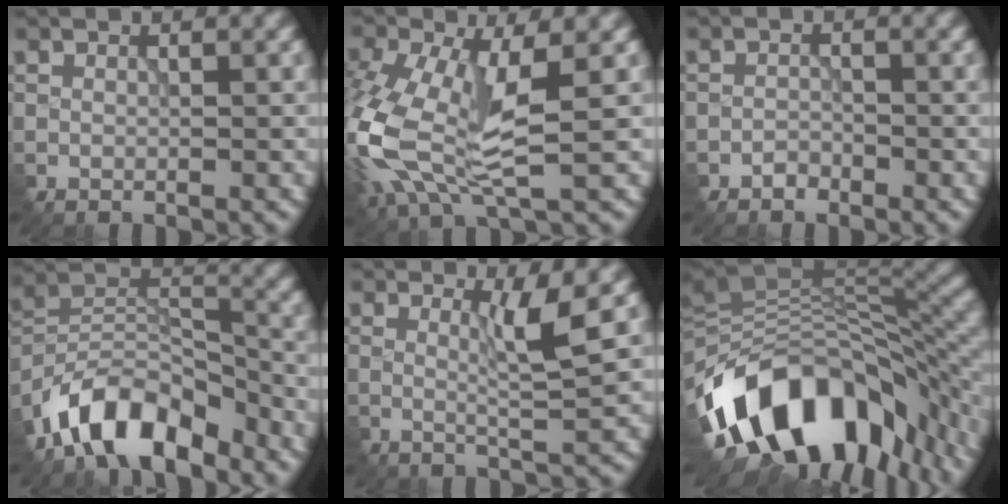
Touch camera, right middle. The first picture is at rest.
{"total": 10.0, "force": [-0.7, 4.8, 8.8], "torque": [-0.218, -0.015, -0.014]}
{"total": 1.1, "force": [-1.0, 0.5, 0.0], "torque": [-0.002, 0.003, -0.019]}
{"total": 9.4, "force": [-7.0, 4.1, 4.7], "torque": [-0.073, 0.009, -0.140]}
{"total": 2.8, "force": [0.8, 0.1, 2.7], "torque": [-0.051, -0.006, 0.015]}
{"total": 15.2, "force": [-5.8, 8.8, 10.9], "torque": [-0.189, 0.008, -0.084]}